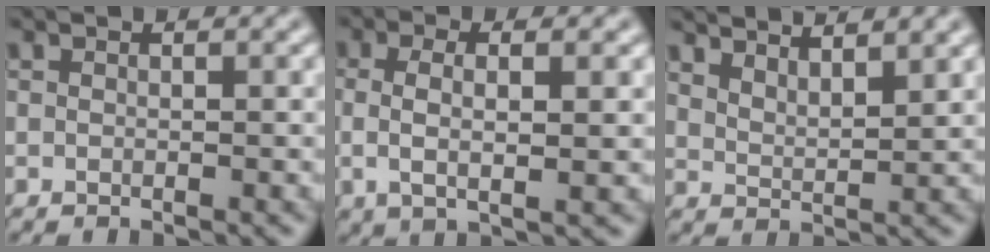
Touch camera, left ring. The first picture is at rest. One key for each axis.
{"total": 3.7, "fx": 0.5, "fy": 1.1, "fz": 3.5, "tx": -0.073, "ty": 0.002, "tz": 0.006}
{"total": 4.8, "fx": 4.2, "fy": 1.1, "fz": 2.0, "tx": -0.022, "ty": 0.011, "tz": 0.054}